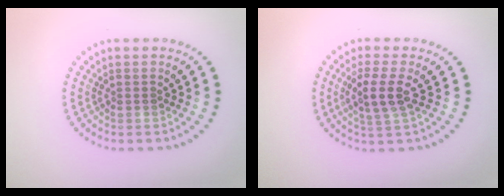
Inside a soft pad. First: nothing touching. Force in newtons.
{"total": 3.1, "press": 2.9, "slide": 1.3}